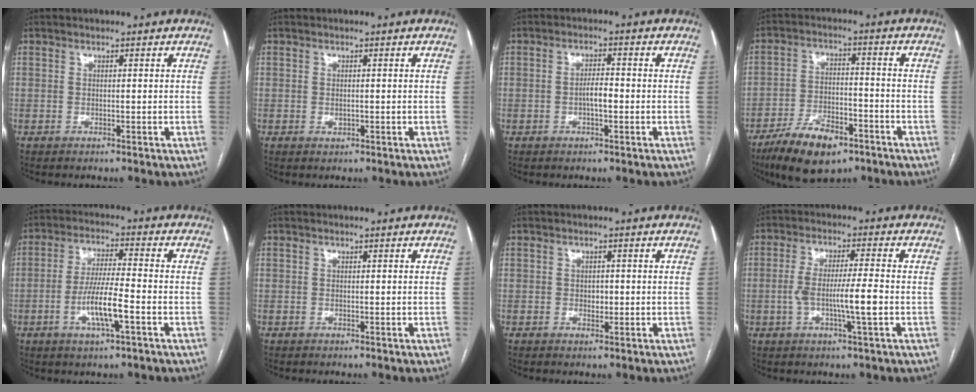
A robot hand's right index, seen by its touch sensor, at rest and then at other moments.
{"total": 0.9, "force": [-0.1, 0.6, 0.6], "torque": [-0.011, -0.001, 0.000]}
{"total": 2.9, "force": [-0.7, 0.8, 2.7], "torque": [-0.045, 0.005, -0.012]}
{"total": 11.5, "force": [-7.6, 4.6, 7.4], "torque": [-0.133, -0.005, -0.128]}
{"total": 8.1, "force": [-2.8, 0.8, 7.6], "torque": [-0.146, -0.003, -0.051]}
{"total": 0.0}
{"total": 1.5, "force": [-0.1, 1.2, 1.0], "torque": [-0.012, 0.002, 0.002]}
{"total": 7.4, "force": [-1.5, 0.1, 7.2], "torque": [-0.136, 0.003, -0.027]}